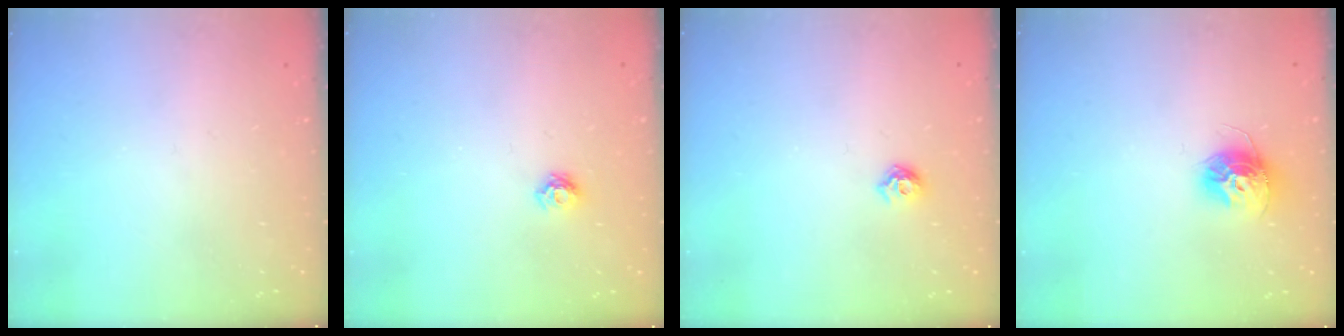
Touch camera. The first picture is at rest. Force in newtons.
{"total": 4.9, "press": 4.8, "slide": 0.6}
{"total": 5.9, "press": 5.8, "slide": 1.0}
{"total": 11.9, "press": 11.9, "slide": 0.9}